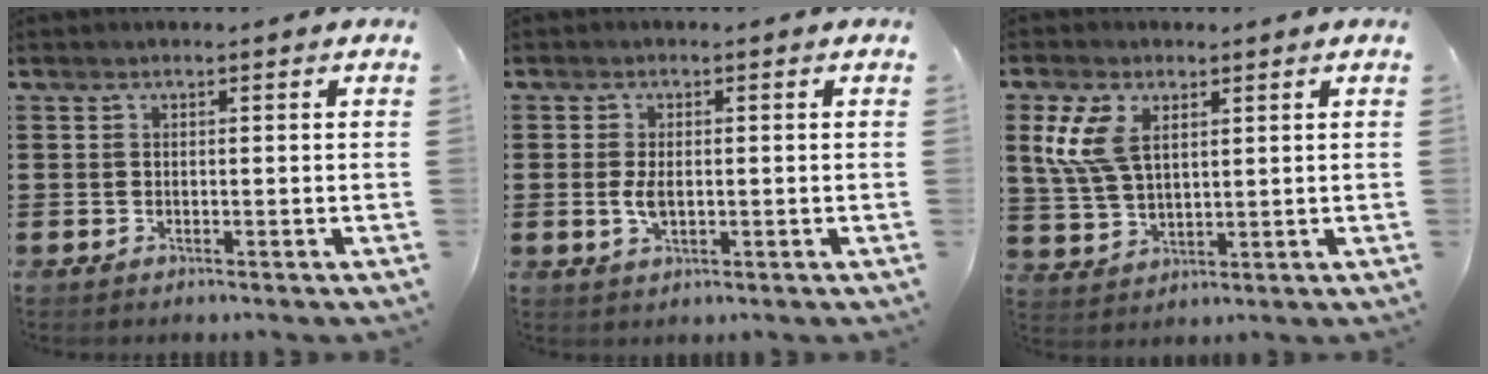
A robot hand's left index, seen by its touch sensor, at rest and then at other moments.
{"total": 3.1, "force": [-0.2, 1.5, 2.7], "torque": [-0.060, 0.000, -0.005]}
{"total": 7.7, "force": [3.1, 4.1, 5.8], "torque": [-0.145, 0.003, 0.051]}